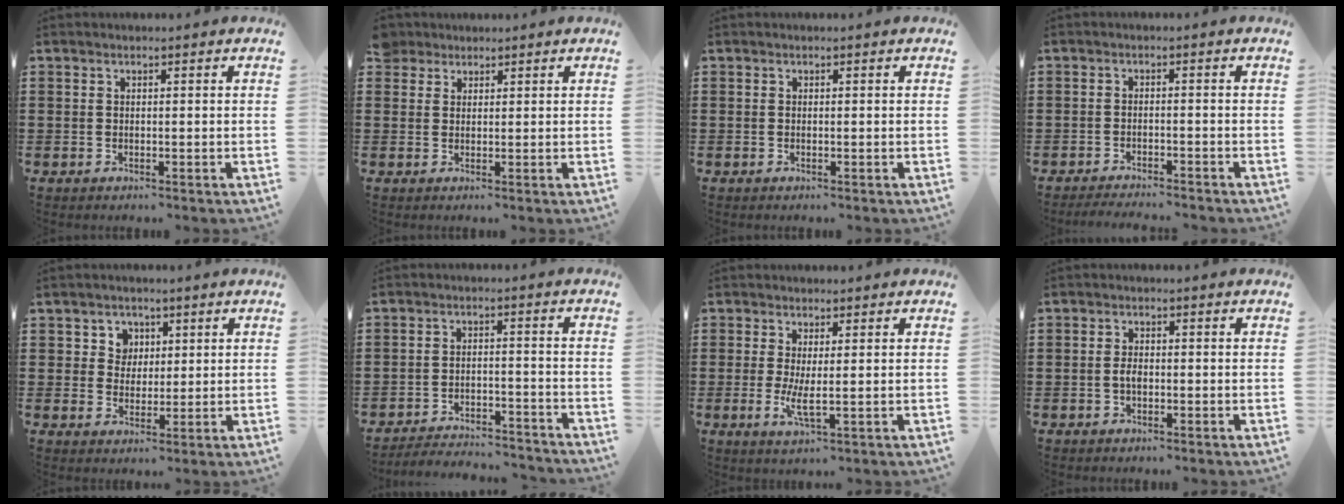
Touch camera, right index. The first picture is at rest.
{"total": 2.6, "force": [2.1, 1.5, 0.1], "torque": [-0.010, 0.008, 0.041]}
{"total": 0.0}
{"total": 2.3, "force": [-2.3, 0.0, 0.2], "torque": [-0.007, 0.001, -0.047]}
{"total": 3.8, "force": [1.5, 3.5, 0.5], "torque": [-0.030, 0.014, 0.026]}
{"total": 4.1, "force": [-4.1, 0.4, 0.5], "torque": [-0.021, 0.002, -0.089]}
{"total": 3.8, "force": [0.0, 0.6, 3.8], "torque": [-0.077, -0.010, 0.001]}
{"total": 1.6, "force": [-0.4, 0.9, 1.3], "torque": [-0.028, -0.002, -0.006]}